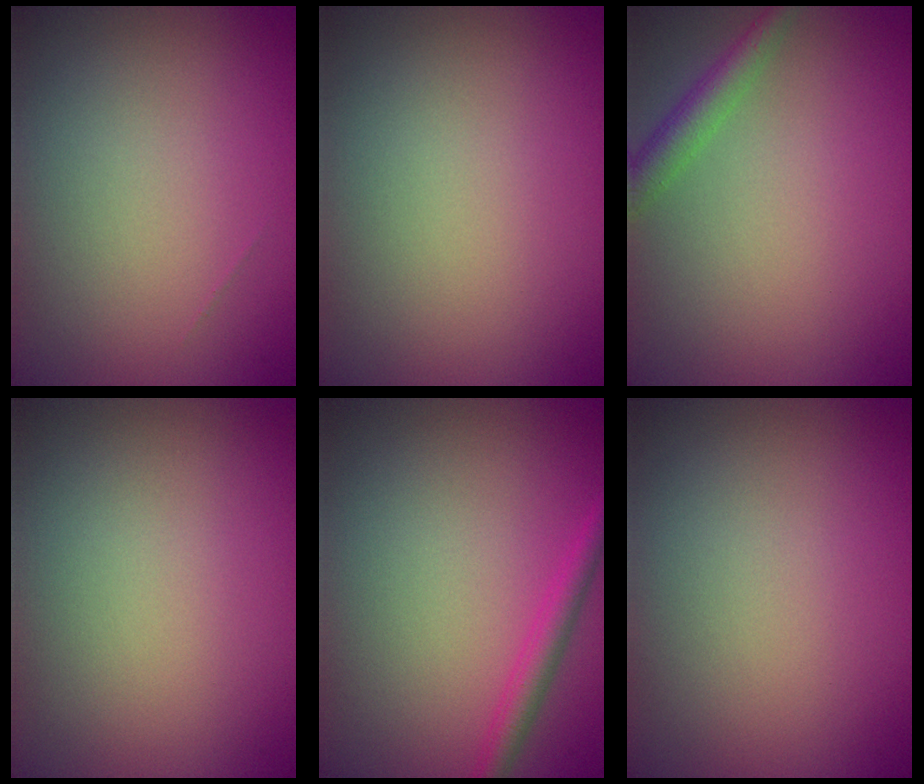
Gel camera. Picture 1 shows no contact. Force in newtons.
{"total": 0.0}
{"total": 2.4, "press": 2.4, "slide": 0.1}
{"total": 0.0}
{"total": 2.1, "press": 2.0, "slide": 0.2}
{"total": 0.0}